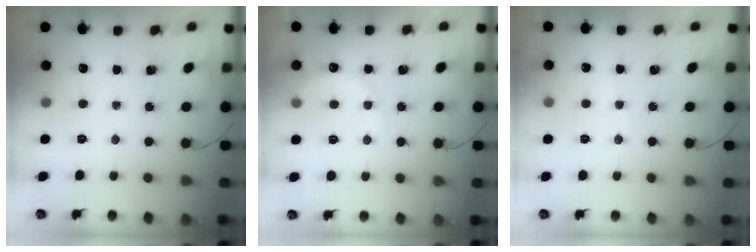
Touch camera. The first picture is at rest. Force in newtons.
{"total": 7.3, "press": 7.1, "slide": 1.5}
{"total": 2.9, "press": 2.9, "slide": 0.7}